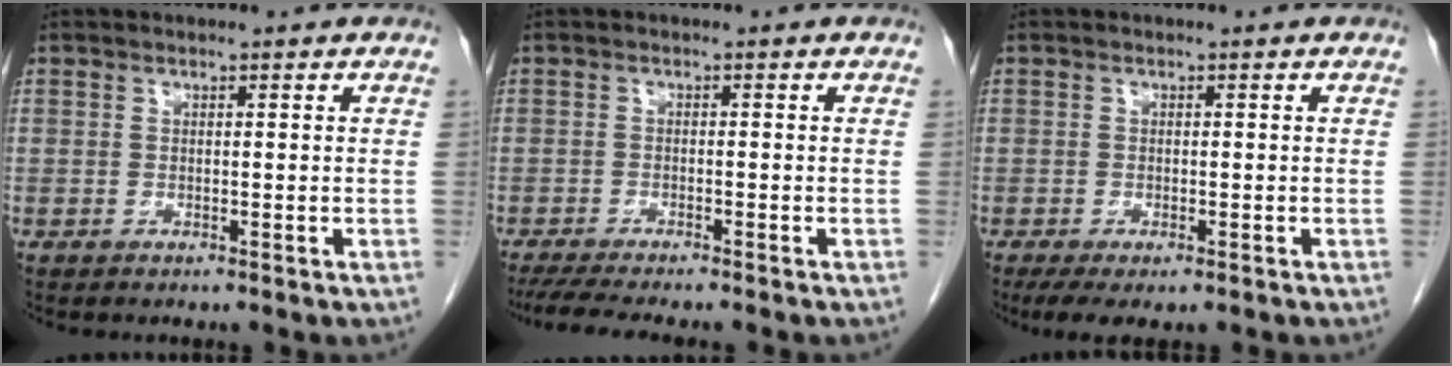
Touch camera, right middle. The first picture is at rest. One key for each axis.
{"total": 7.5, "fx": -6.4, "fy": 0.3, "fz": 3.9, "tx": -0.054, "ty": -0.015, "tz": -0.100}
{"total": 4.5, "fx": -2.9, "fy": 1.6, "fz": 3.0, "tx": -0.049, "ty": -0.011, "tz": -0.045}